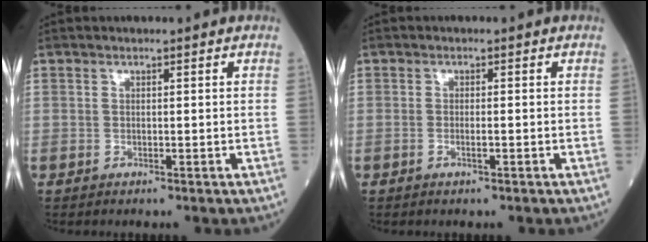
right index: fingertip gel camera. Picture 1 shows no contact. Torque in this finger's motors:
{"motor_torque": [0.01, 0.01, -0.03, -0.01]}